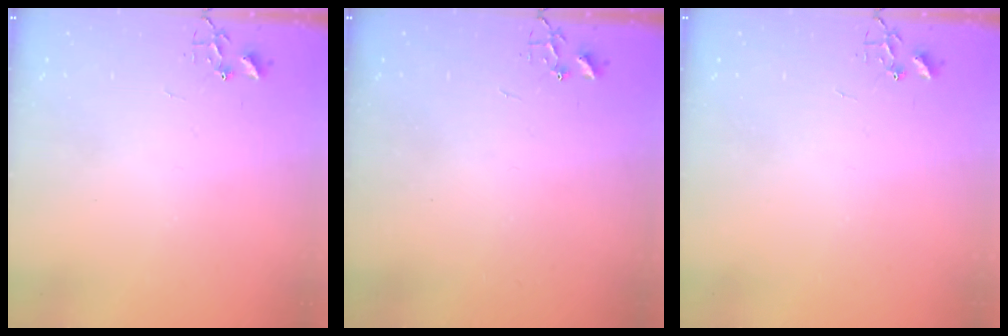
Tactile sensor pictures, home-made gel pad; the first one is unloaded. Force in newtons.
{"total": 0.0}
{"total": 0.0}